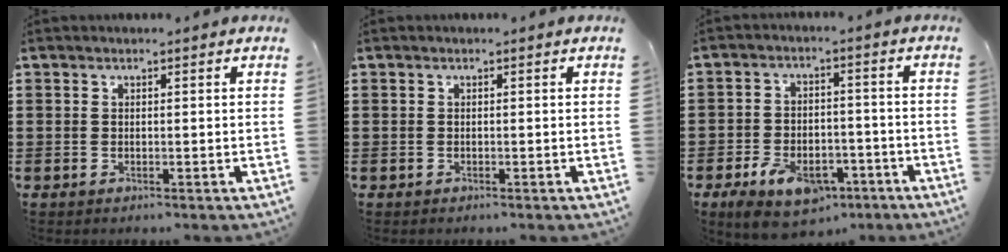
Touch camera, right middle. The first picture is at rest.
{"total": 0.0}
{"total": 7.1, "force": [-4.6, 3.7, 4.0], "torque": [-0.058, 0.007, -0.086]}